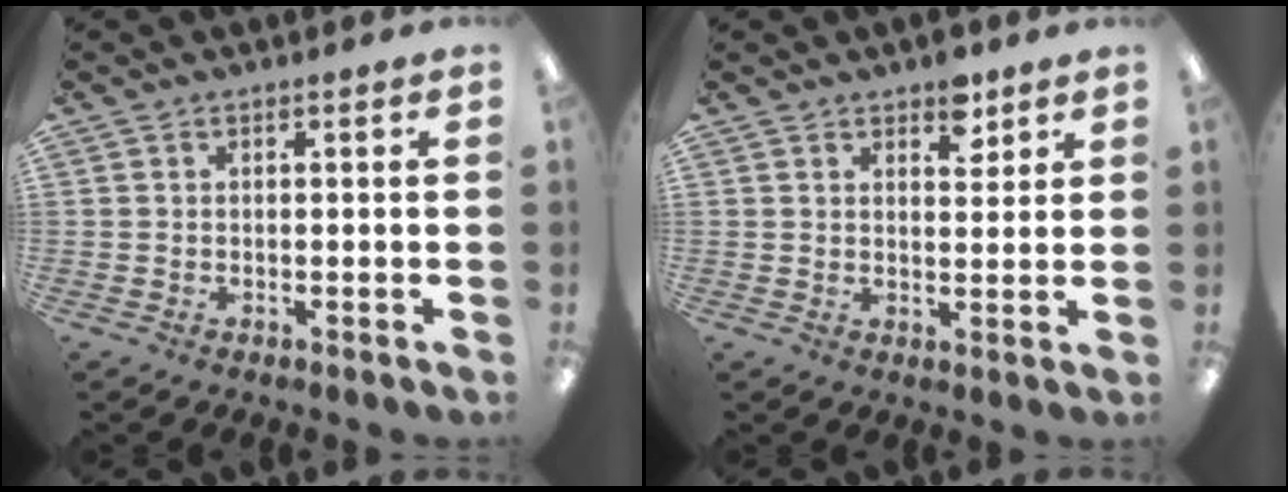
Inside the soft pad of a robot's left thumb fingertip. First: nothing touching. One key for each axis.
{"total": 5.4, "fx": 3.9, "fy": 2.7, "fz": 2.6, "tx": -0.012, "ty": -0.026, "tz": 0.062}